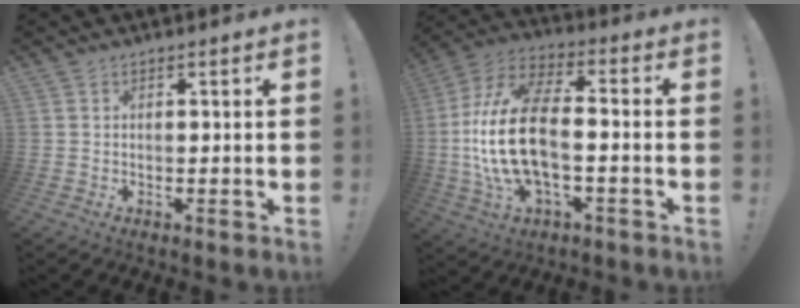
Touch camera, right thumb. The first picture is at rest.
{"total": 19.8, "force": [-2.1, 10.2, 16.8], "torque": [-0.341, 0.012, -0.035]}